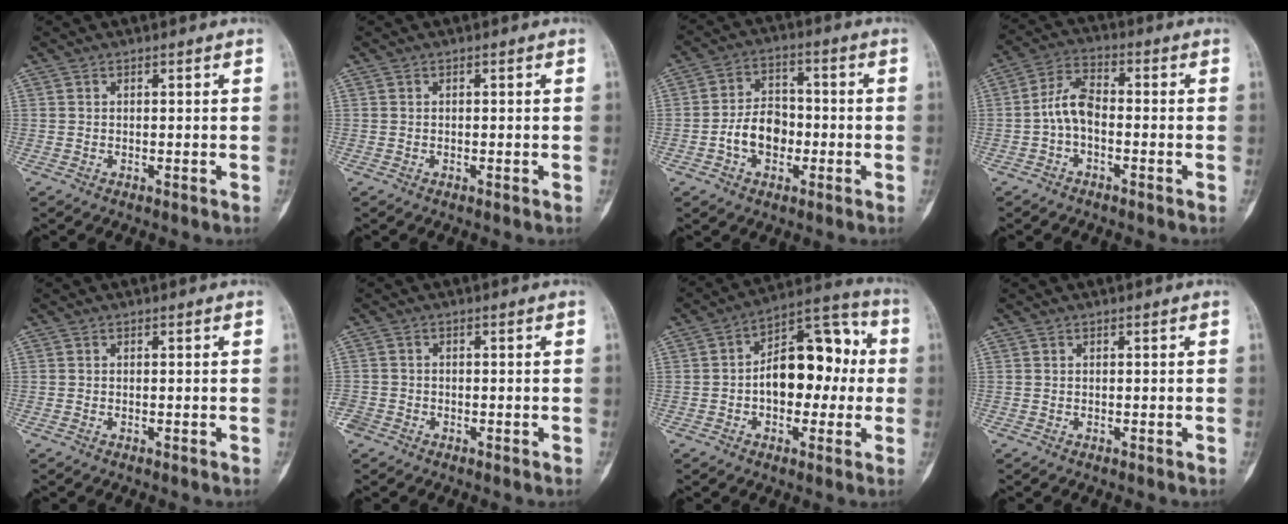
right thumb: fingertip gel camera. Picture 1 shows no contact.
{"total": 0.0}
{"total": 8.4, "force": [-2.2, 6.0, 5.5], "torque": [-0.074, 0.027, -0.045]}
{"total": 6.4, "force": [-1.4, 3.5, 5.1], "torque": [-0.098, 0.028, -0.036]}
{"total": 0.0}
{"total": 2.9, "force": [-1.7, 2.3, 0.7], "torque": [-0.012, 0.008, -0.036]}
{"total": 15.5, "force": [0.0, 9.3, 12.4], "torque": [-0.147, 0.044, -0.009]}
{"total": 0.0}